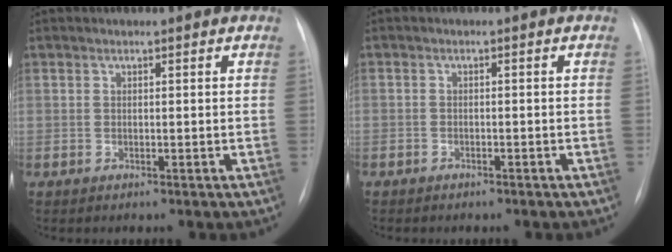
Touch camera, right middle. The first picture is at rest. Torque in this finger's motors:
{"motor_torque": [0.27, -0.65, -0.95, -0.21]}